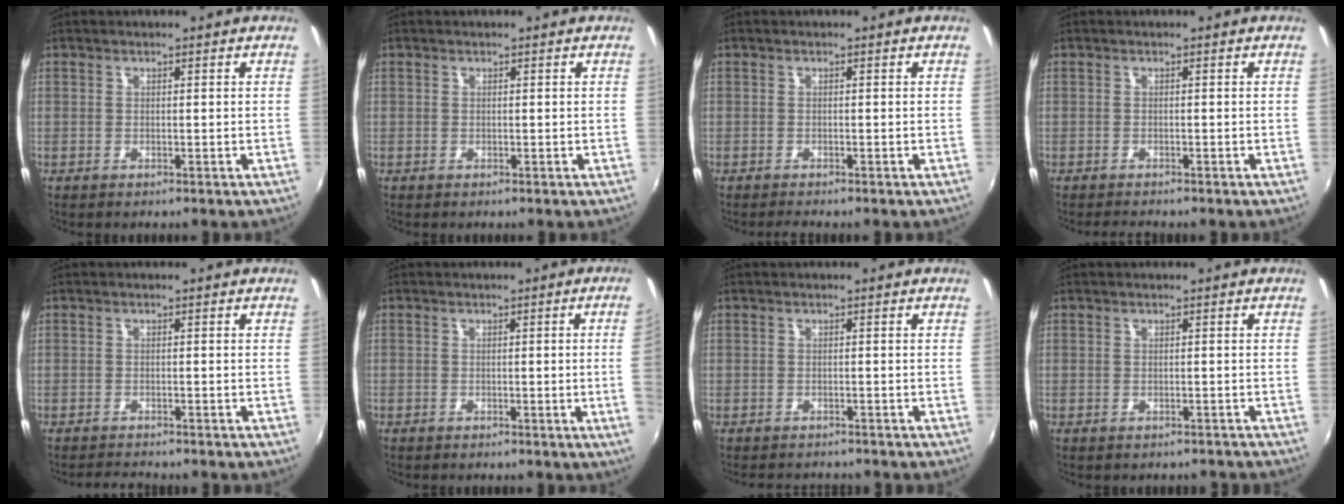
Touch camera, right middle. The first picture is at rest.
{"total": 0.0}
{"total": 1.0, "force": [-1.0, -0.1, 0.3], "torque": [-0.004, -0.007, -0.019]}
{"total": 2.0, "force": [-1.9, 0.1, 0.5], "torque": [-0.015, -0.013, -0.035]}
{"total": 2.3, "force": [-2.3, 0.1, 0.3], "torque": [-0.017, -0.010, -0.043]}
{"total": 3.3, "force": [-0.2, -1.6, 2.9], "torque": [-0.049, -0.010, 0.004]}
{"total": 3.9, "force": [-3.6, 1.0, 1.0], "torque": [-0.027, -0.013, -0.055]}
{"total": 2.7, "force": [-2.3, 1.1, 0.7], "torque": [-0.010, -0.006, -0.026]}